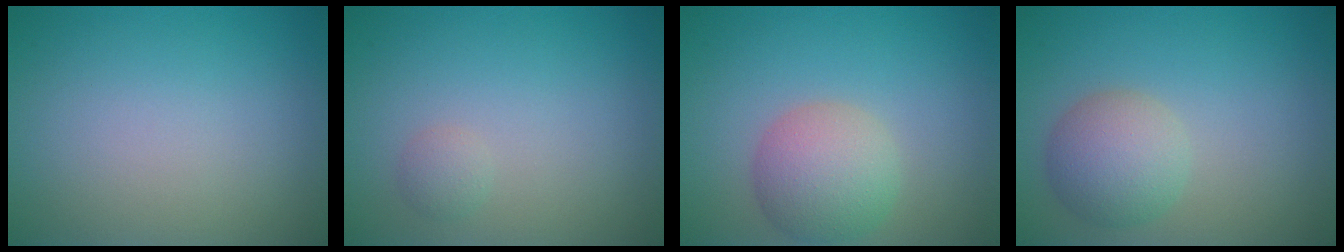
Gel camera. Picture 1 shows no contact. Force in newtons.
{"total": 1.0, "press": 1.0, "slide": 0.1}
{"total": 4.6, "press": 4.6, "slide": 0.3}
{"total": 3.8, "press": 3.8, "slide": 0.3}